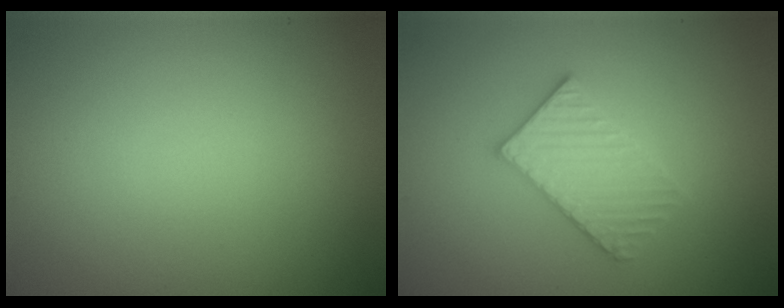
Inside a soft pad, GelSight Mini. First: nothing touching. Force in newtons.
{"total": 3.3, "press": 3.3, "slide": 0.6}